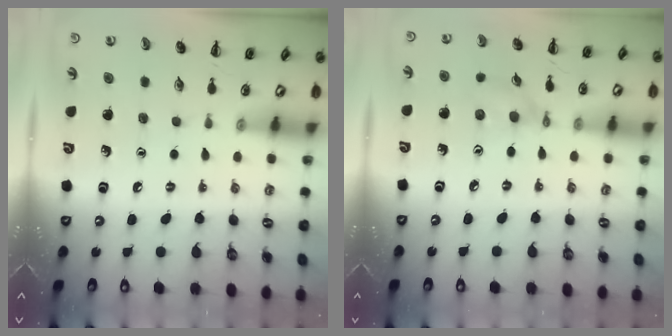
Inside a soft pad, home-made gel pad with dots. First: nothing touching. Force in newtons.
{"total": 5.5, "press": 5.4, "slide": 0.8}